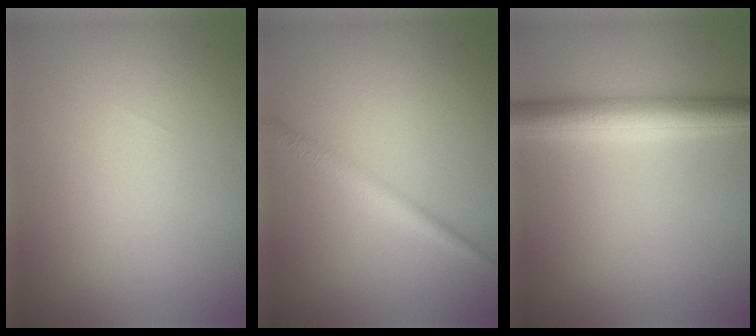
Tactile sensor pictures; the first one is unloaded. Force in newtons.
{"total": 1.8, "press": 1.8, "slide": 0.1}
{"total": 4.6, "press": 4.6, "slide": 0.1}